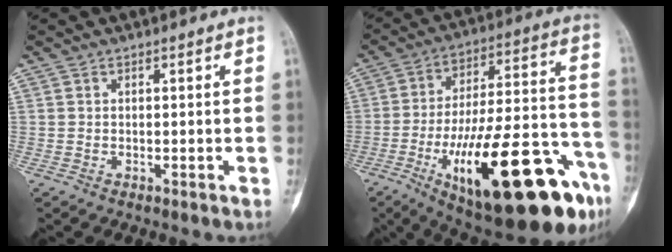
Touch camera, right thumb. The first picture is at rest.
{"total": 32.1, "force": [-14.2, 9.8, 27.0], "torque": [-0.372, 0.057, -0.207]}